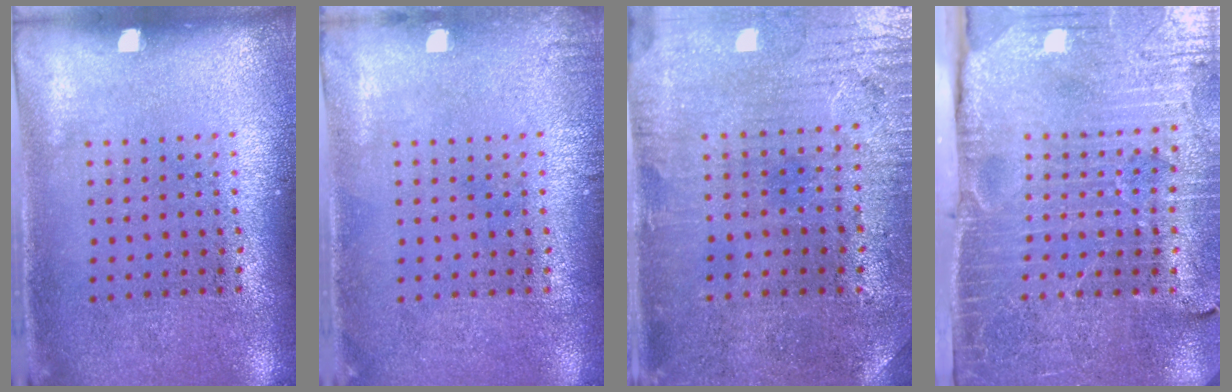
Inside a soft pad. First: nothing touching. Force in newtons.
{"total": 0.7, "press": 0.7, "slide": 0.1}
{"total": 0.7, "press": 0.5, "slide": 0.5}
{"total": 3.6, "press": 3.6, "slide": 0.6}